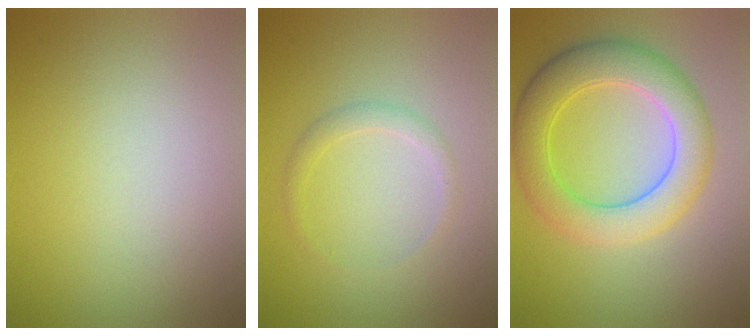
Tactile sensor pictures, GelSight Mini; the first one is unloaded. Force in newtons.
{"total": 1.2, "press": 1.2, "slide": 0.0}
{"total": 6.4, "press": 6.4, "slide": 0.3}